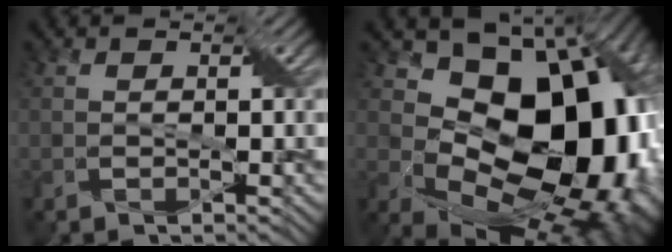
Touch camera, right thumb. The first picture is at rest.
{"total": 18.0, "force": [2.8, 12.6, 12.6], "torque": [-0.156, -0.022, 0.076]}